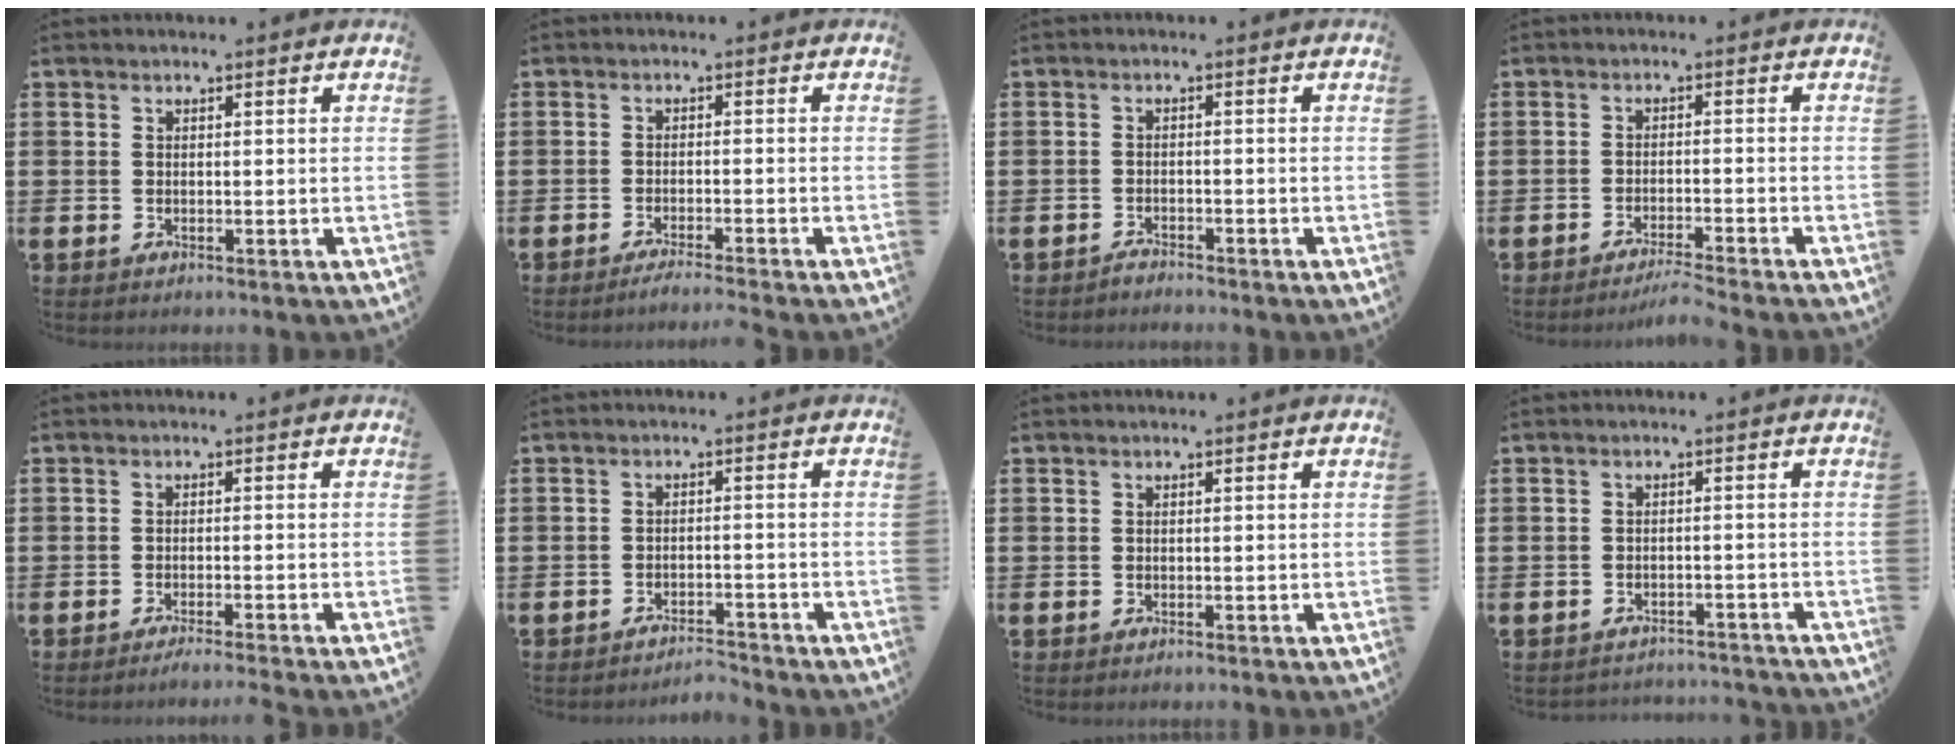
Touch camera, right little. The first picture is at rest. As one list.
[{"total": 1.5, "force": [-1.2, -0.2, 0.8], "torque": [-0.013, 0.000, -0.023]}, {"total": 1.3, "force": [-1.3, 0.0, -0.1], "torque": [0.000, 0.002, -0.027]}, {"total": 2.5, "force": [-2.3, -0.4, 0.9], "torque": [-0.013, 0.002, -0.044]}, {"total": 1.3, "force": [-1.1, -0.2, 0.6], "torque": [-0.009, 0.000, -0.022]}, {"total": 2.3, "force": [-2.3, 0.0, -0.1], "torque": [-0.004, 0.004, -0.050]}, {"total": 0.0}, {"total": 1.7, "force": [-1.7, 0.0, -0.1], "torque": [-0.004, 0.003, -0.038]}]